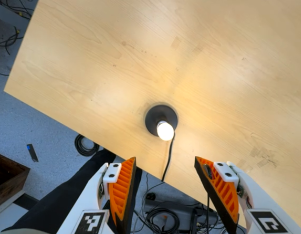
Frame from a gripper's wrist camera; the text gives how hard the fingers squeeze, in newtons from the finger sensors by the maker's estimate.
{"total": 0.0}